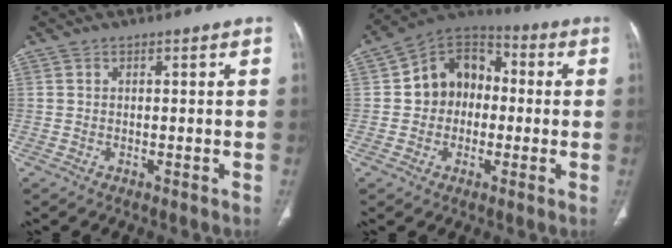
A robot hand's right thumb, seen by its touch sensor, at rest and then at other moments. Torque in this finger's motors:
{"motor_torque": [-0.19, 0.72, -0.08, 0.23, 0.24]}